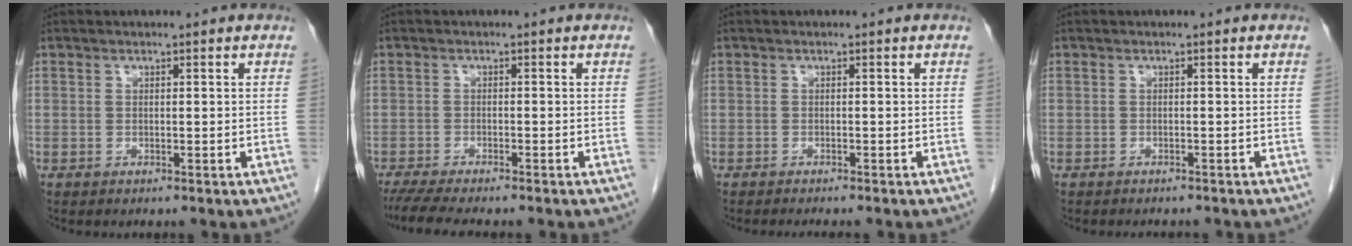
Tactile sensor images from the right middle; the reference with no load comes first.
{"total": 7.5, "force": [-6.3, 0.7, 4.0], "torque": [-0.058, -0.015, -0.099]}
{"total": 3.3, "force": [-2.9, 0.3, 1.5], "torque": [-0.017, -0.004, -0.036]}
{"total": 2.7, "force": [-2.5, 0.8, 0.7], "torque": [-0.011, -0.003, -0.028]}